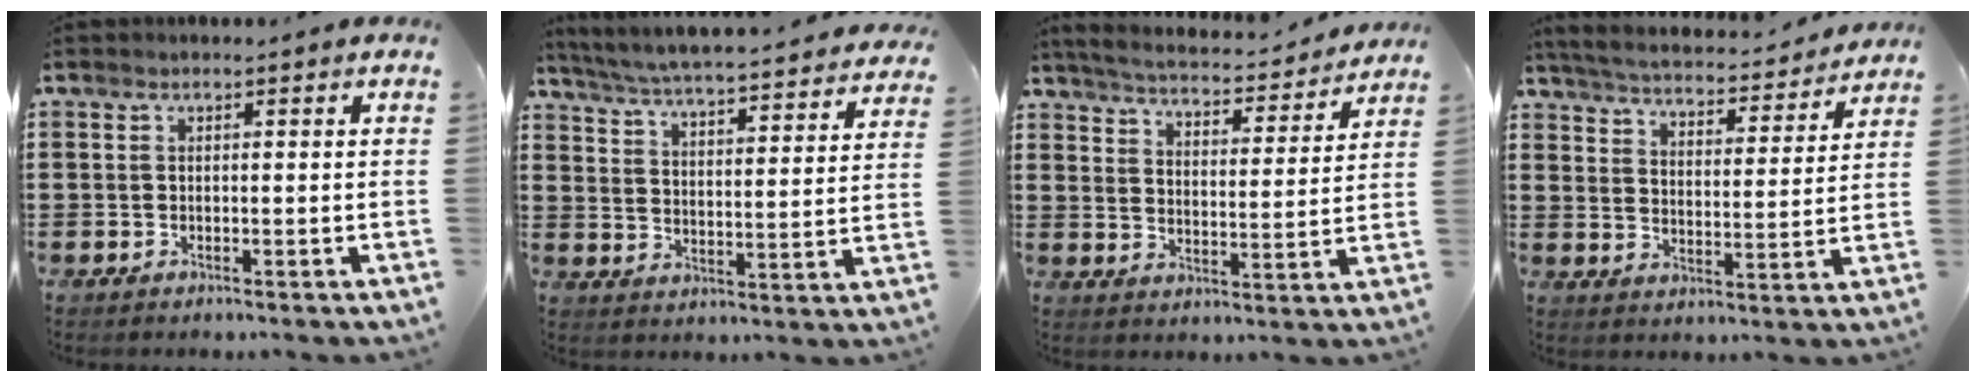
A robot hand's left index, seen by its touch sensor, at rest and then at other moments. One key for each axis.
{"total": 4.7, "fx": 4.5, "fy": -0.5, "fz": 1.4, "tx": -0.051, "ty": -0.039, "tz": 0.069}
{"total": 4.0, "fx": 3.9, "fy": -0.2, "fz": 0.6, "tx": -0.036, "ty": -0.034, "tz": 0.061}
{"total": 4.0, "fx": 3.9, "fy": -0.1, "fz": 0.5, "tx": -0.034, "ty": -0.034, "tz": 0.061}